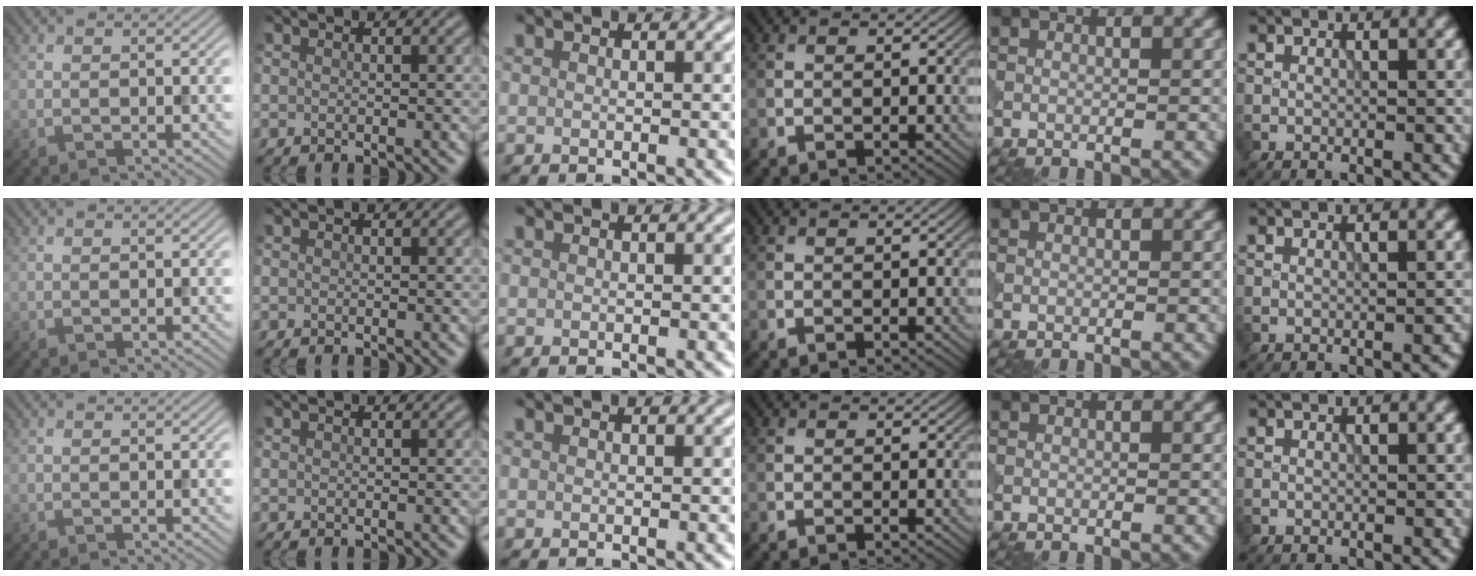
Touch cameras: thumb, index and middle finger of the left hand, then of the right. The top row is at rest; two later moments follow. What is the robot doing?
{"motion": "pour", "object": "beaker"}